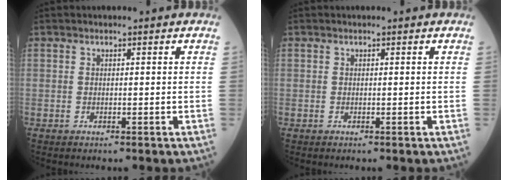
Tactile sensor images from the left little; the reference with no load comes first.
{"total": 0.0}